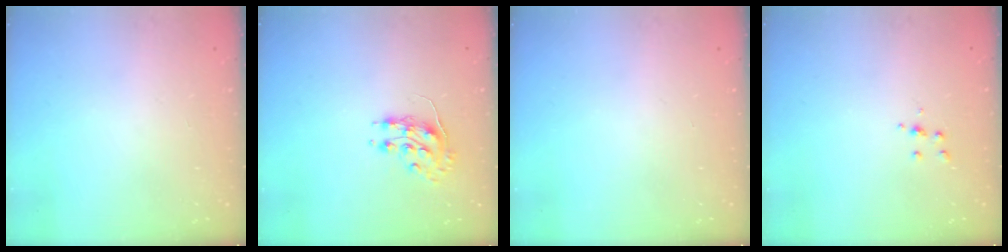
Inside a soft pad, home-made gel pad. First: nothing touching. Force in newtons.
{"total": 8.6, "press": 8.6, "slide": 0.4}
{"total": 0.0}
{"total": 3.5, "press": 3.4, "slide": 0.4}